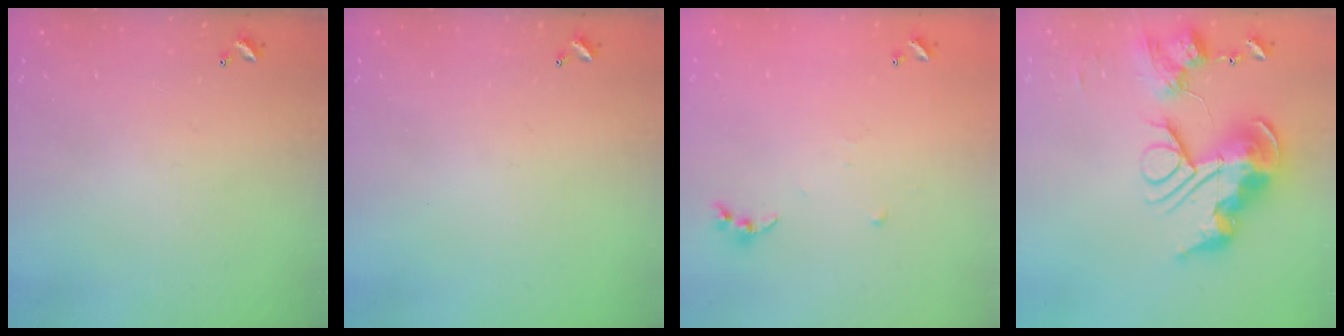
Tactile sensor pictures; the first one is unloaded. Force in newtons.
{"total": 0.0}
{"total": 4.8, "press": 4.7, "slide": 0.5}
{"total": 0.7, "press": 0.7, "slide": 0.0}